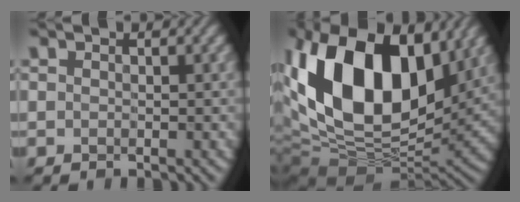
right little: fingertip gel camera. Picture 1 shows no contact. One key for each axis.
{"total": 18.3, "fx": 4.7, "fy": 11.1, "fz": 13.8, "tx": -0.265, "ty": 0.025, "tz": 0.063}